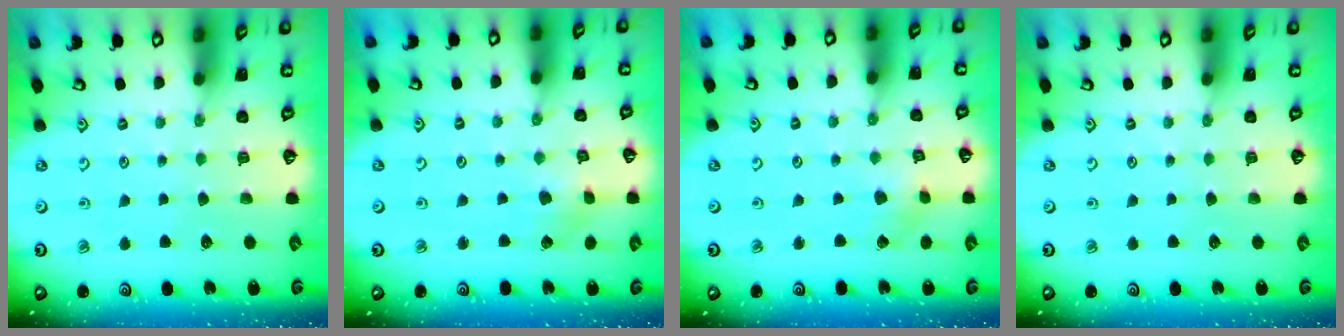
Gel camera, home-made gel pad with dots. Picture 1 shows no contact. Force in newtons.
{"total": 2.9, "press": 2.9, "slide": 0.2}
{"total": 2.1, "press": 2.1, "slide": 0.2}
{"total": 0.0}